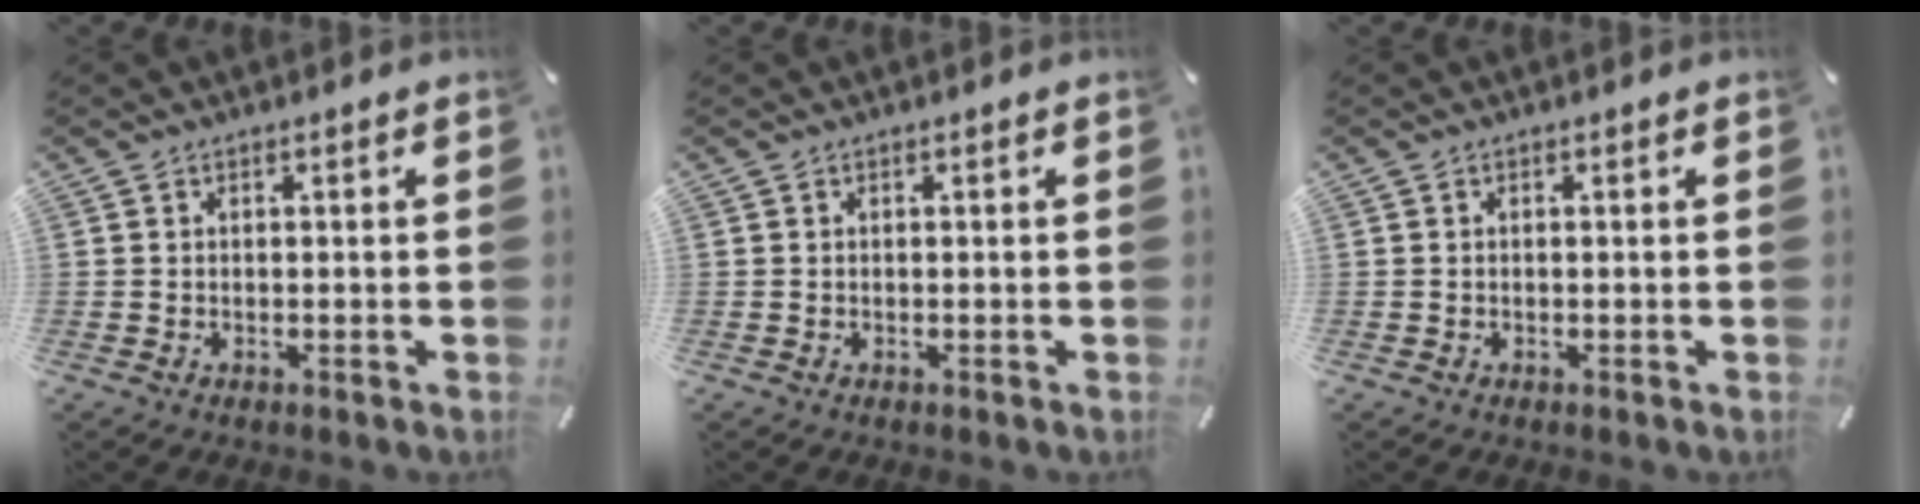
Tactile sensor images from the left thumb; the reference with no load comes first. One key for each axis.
{"total": 0.0}
{"total": 0.0}